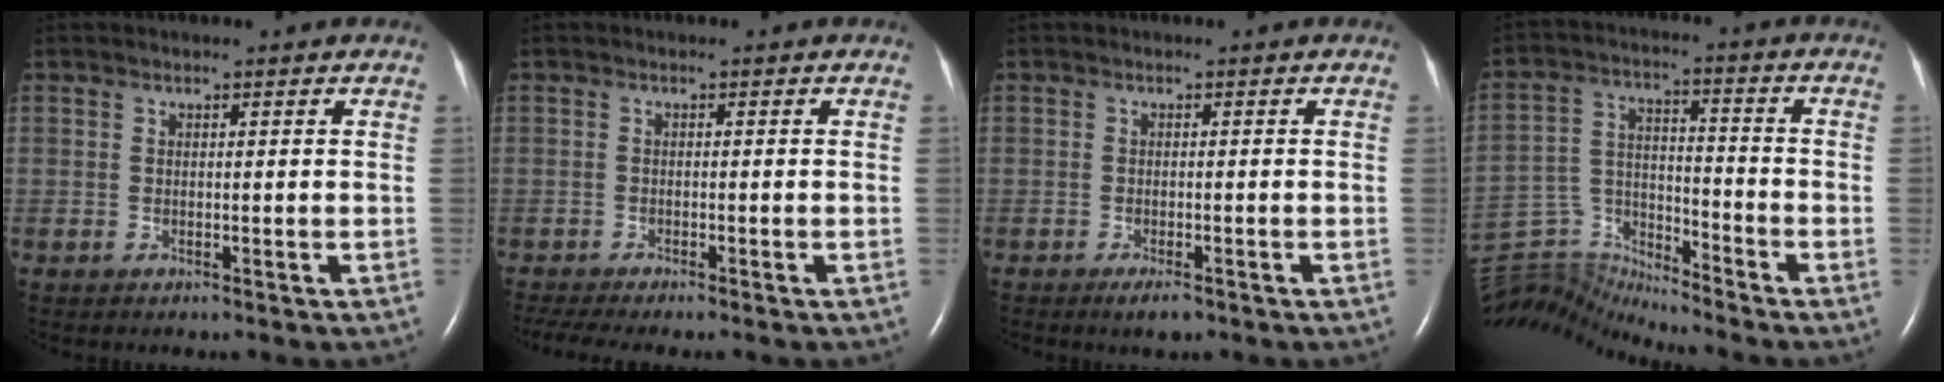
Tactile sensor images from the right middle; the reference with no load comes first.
{"total": 4.6, "force": [-4.0, -0.1, 2.3], "torque": [-0.043, -0.009, -0.064]}
{"total": 1.8, "force": [-1.2, 0.4, 1.3], "torque": [-0.028, -0.003, -0.016]}
{"total": 11.2, "force": [-11.2, -0.1, 0.0], "torque": [-0.010, 0.051, -0.214]}